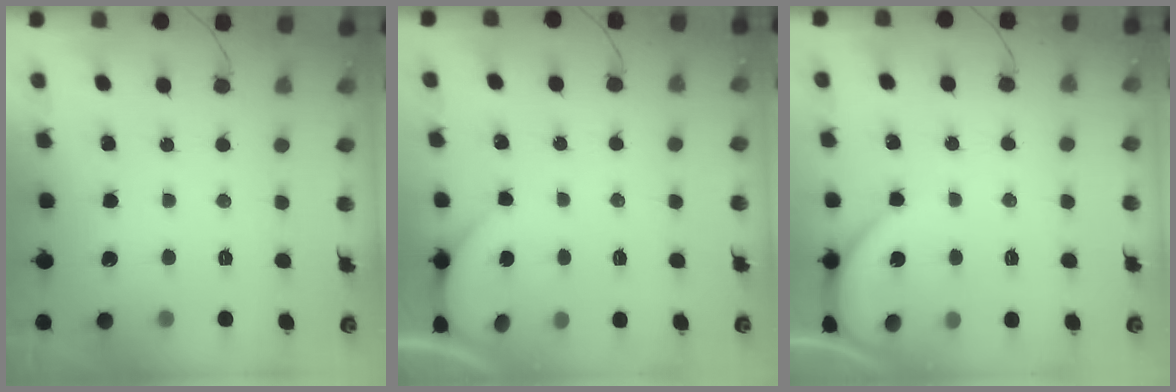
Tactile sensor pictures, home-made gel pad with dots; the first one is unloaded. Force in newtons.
{"total": 0.6, "press": 0.6, "slide": 0.1}
{"total": 3.9, "press": 3.9, "slide": 0.3}